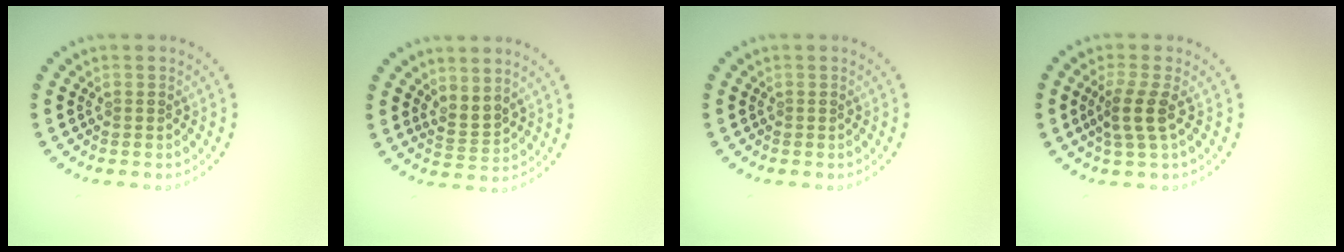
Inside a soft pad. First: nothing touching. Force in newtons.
{"total": 2.1, "press": 1.6, "slide": 1.4}
{"total": 0.0}
{"total": 2.5, "press": 1.9, "slide": 1.6}